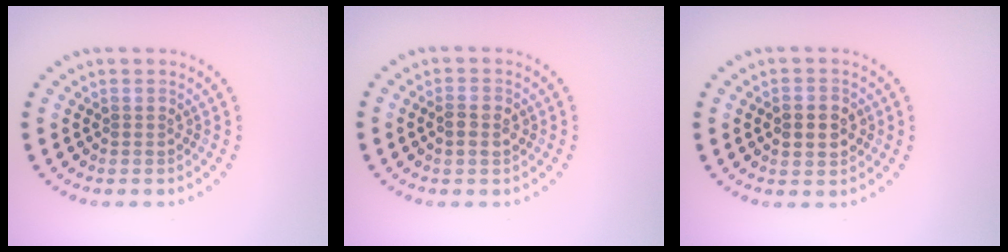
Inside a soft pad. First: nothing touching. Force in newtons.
{"total": 1.8, "press": 1.8, "slide": 0.1}
{"total": 2.8, "press": 2.8, "slide": 0.1}